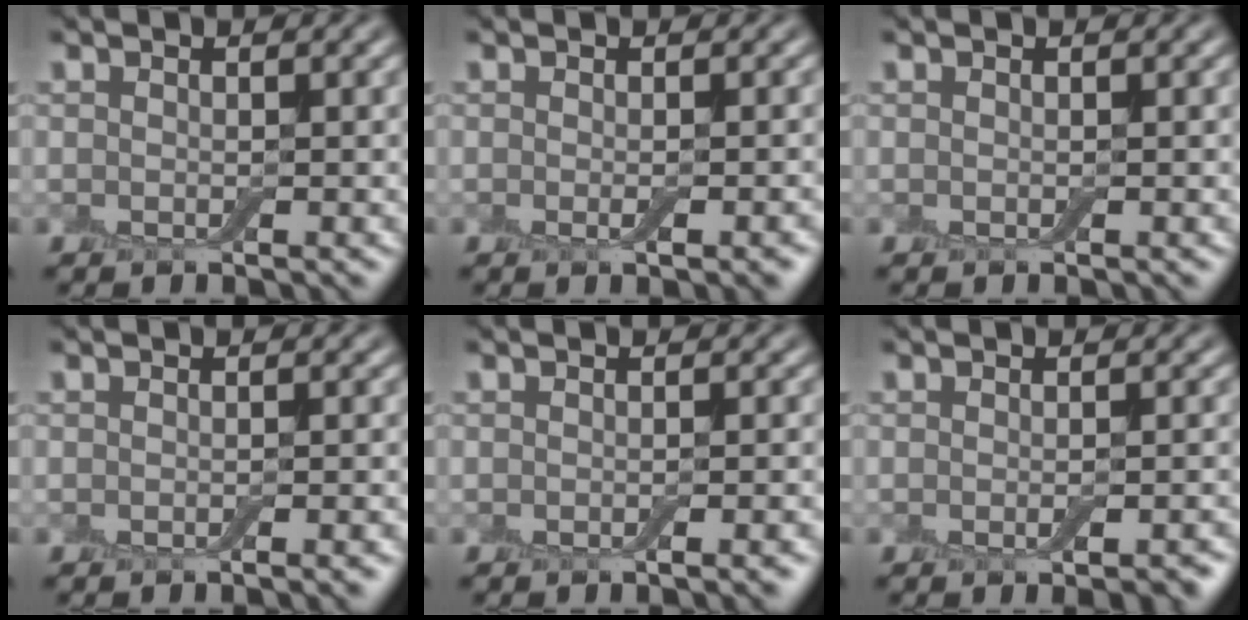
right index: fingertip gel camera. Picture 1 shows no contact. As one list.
[{"total": 2.0, "force": [-0.5, 0.5, 1.8], "torque": [-0.020, -0.001, -0.008]}, {"total": 0.0}, {"total": 1.6, "force": [-0.8, 0.3, 1.3], "torque": [-0.008, 0.002, -0.012]}, {"total": 2.2, "force": [-1.0, 0.5, 1.8], "torque": [-0.013, 0.004, -0.015]}, {"total": 2.3, "force": [-0.9, 0.7, 2.0], "torque": [-0.024, -0.003, -0.012]}]